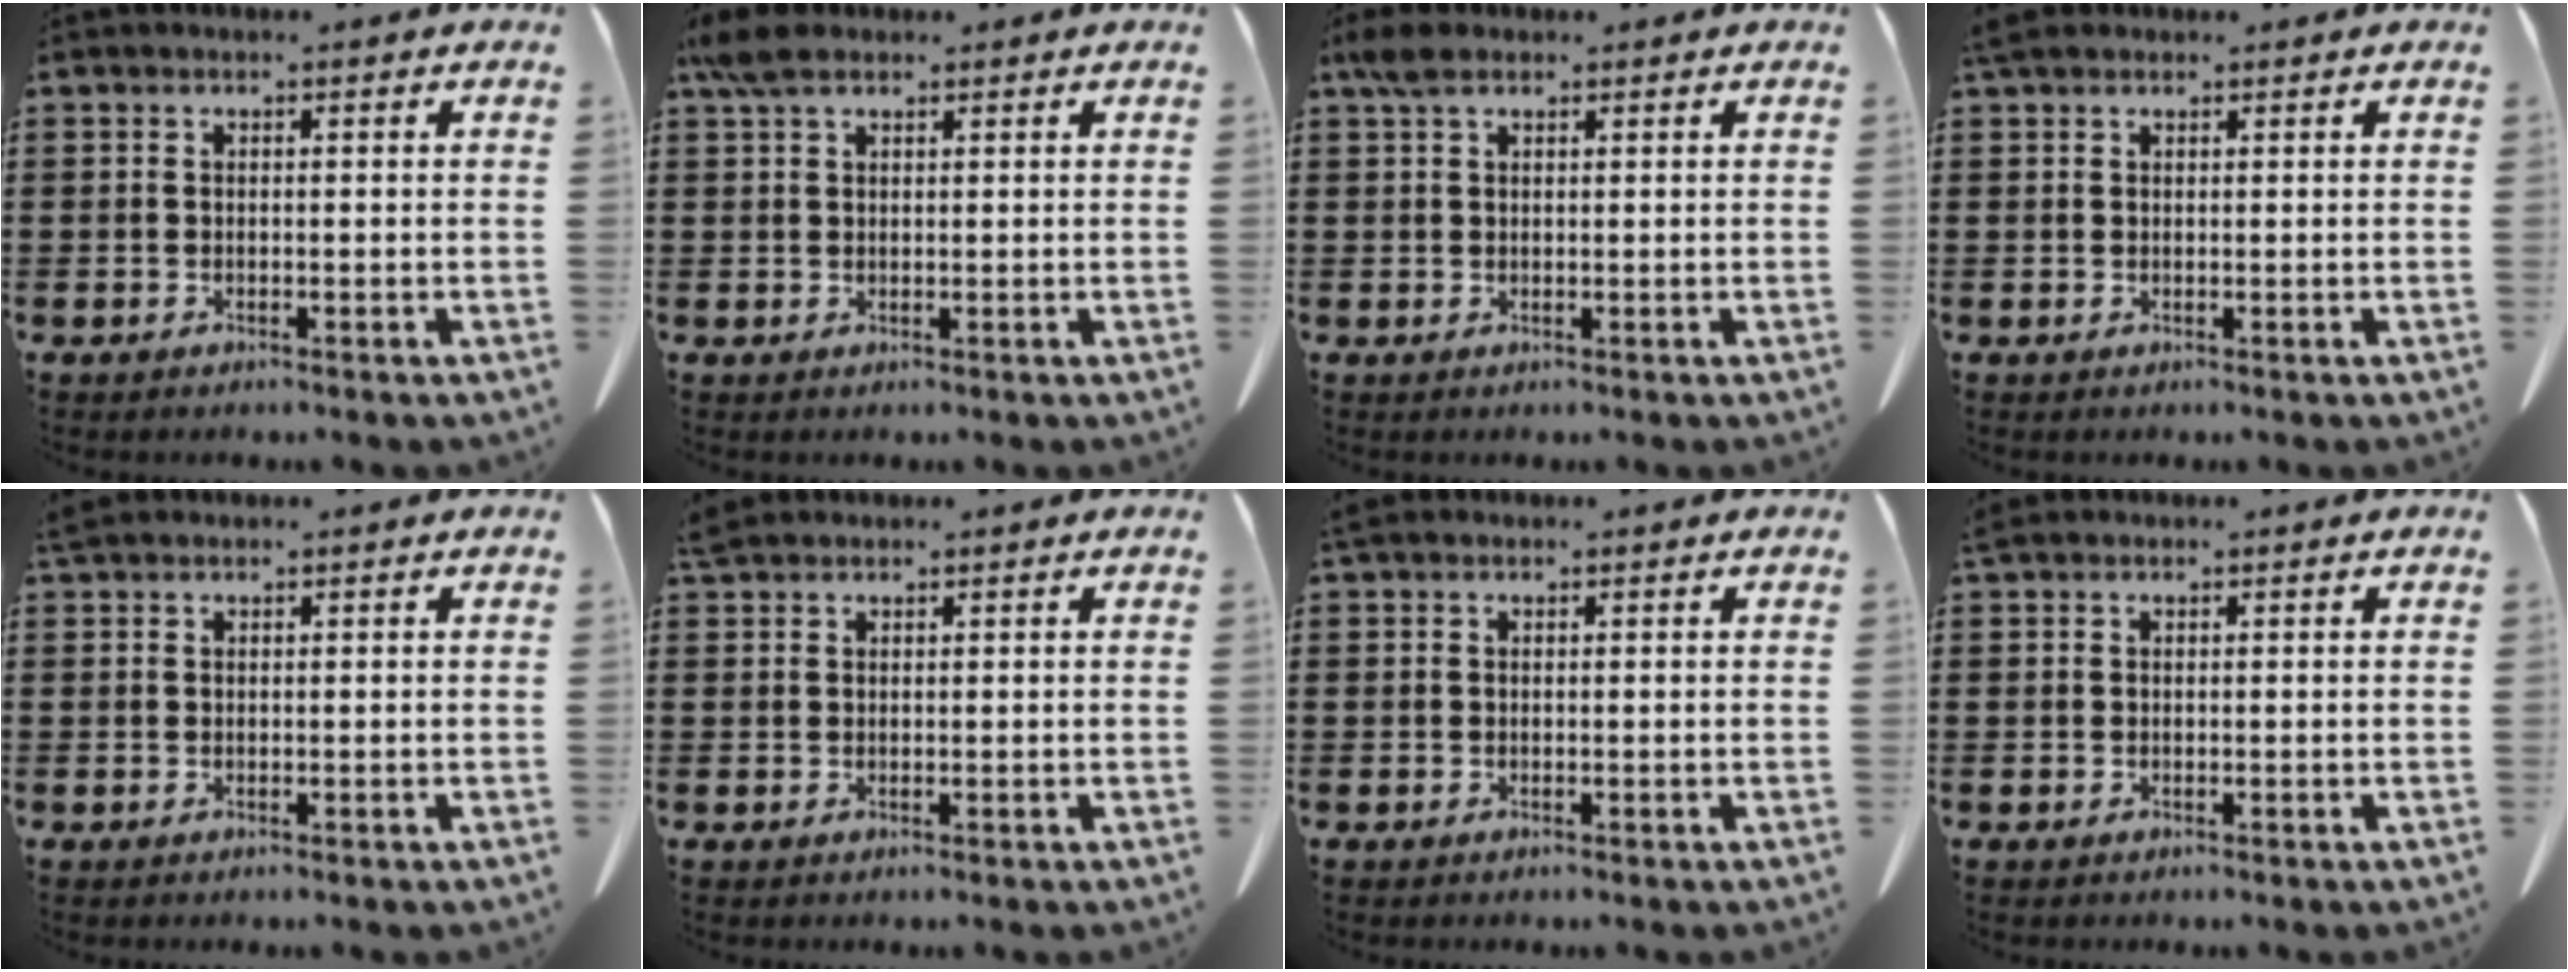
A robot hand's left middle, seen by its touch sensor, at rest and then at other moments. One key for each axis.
{"total": 3.4, "fx": 2.2, "fy": 1.5, "fz": 2.1, "tx": -0.047, "ty": 0.006, "tz": 0.042}
{"total": 2.6, "fx": 1.7, "fy": 1.3, "fz": 1.6, "tx": -0.037, "ty": 0.006, "tz": 0.031}
{"total": 1.7, "fx": 1.4, "fy": 0.6, "fz": 0.7, "tx": -0.020, "ty": 0.002, "tz": 0.029}
{"total": 1.3, "fx": 1.2, "fy": 0.1, "fz": 0.5, "tx": -0.013, "ty": -0.002, "tz": 0.024}
{"total": 1.8, "fx": 1.7, "fy": 0.4, "fz": 0.5, "tx": -0.015, "ty": 0.001, "tz": 0.035}
{"total": 0.6, "fx": 0.5, "fy": 0.2, "fz": 0.3, "tx": -0.009, "ty": 0.000, "tz": 0.012}
{"total": 0.8, "fx": 0.7, "fy": 0.1, "fz": 0.2, "tx": -0.007, "ty": -0.002, "tz": 0.016}